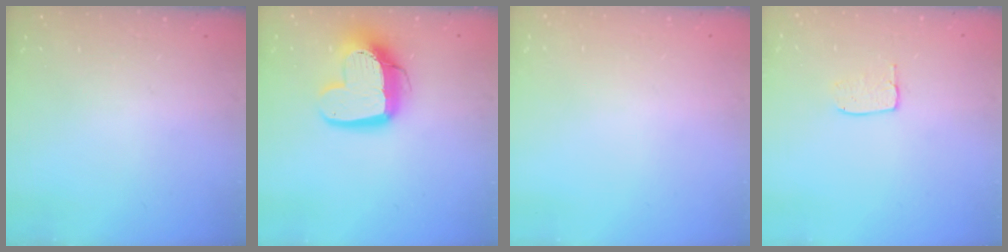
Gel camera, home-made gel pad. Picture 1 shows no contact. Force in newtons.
{"total": 14.0, "press": 13.9, "slide": 1.7}
{"total": 0.0}
{"total": 5.5, "press": 5.5, "slide": 0.3}